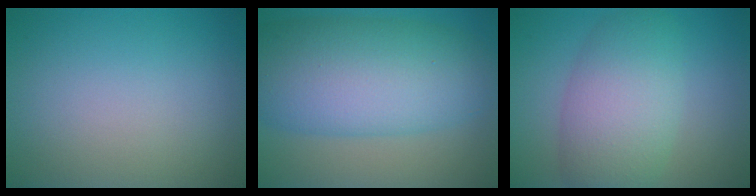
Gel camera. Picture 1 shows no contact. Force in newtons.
{"total": 11.5, "press": 11.5, "slide": 0.2}
{"total": 7.0, "press": 7.0, "slide": 0.2}